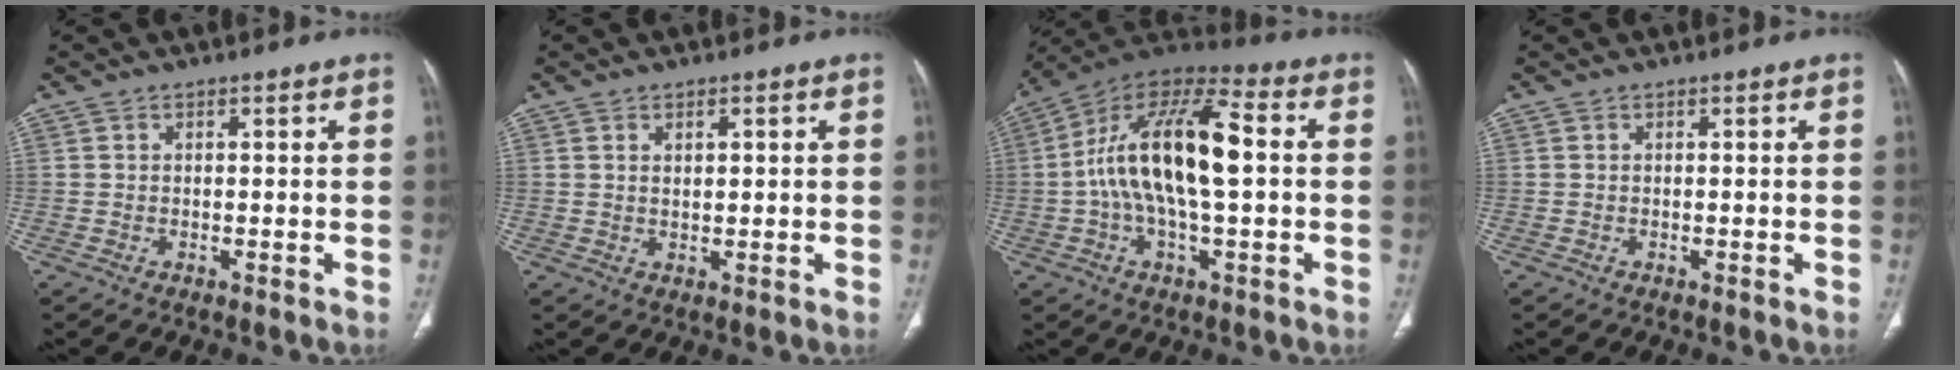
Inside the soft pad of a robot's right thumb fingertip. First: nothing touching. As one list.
[{"total": 1.9, "force": [0.7, 0.9, 1.5], "torque": [-0.022, -0.006, 0.014]}, {"total": 19.0, "force": [0.7, 7.9, 17.3], "torque": [-0.315, 0.039, 0.005]}, {"total": 0.0}]